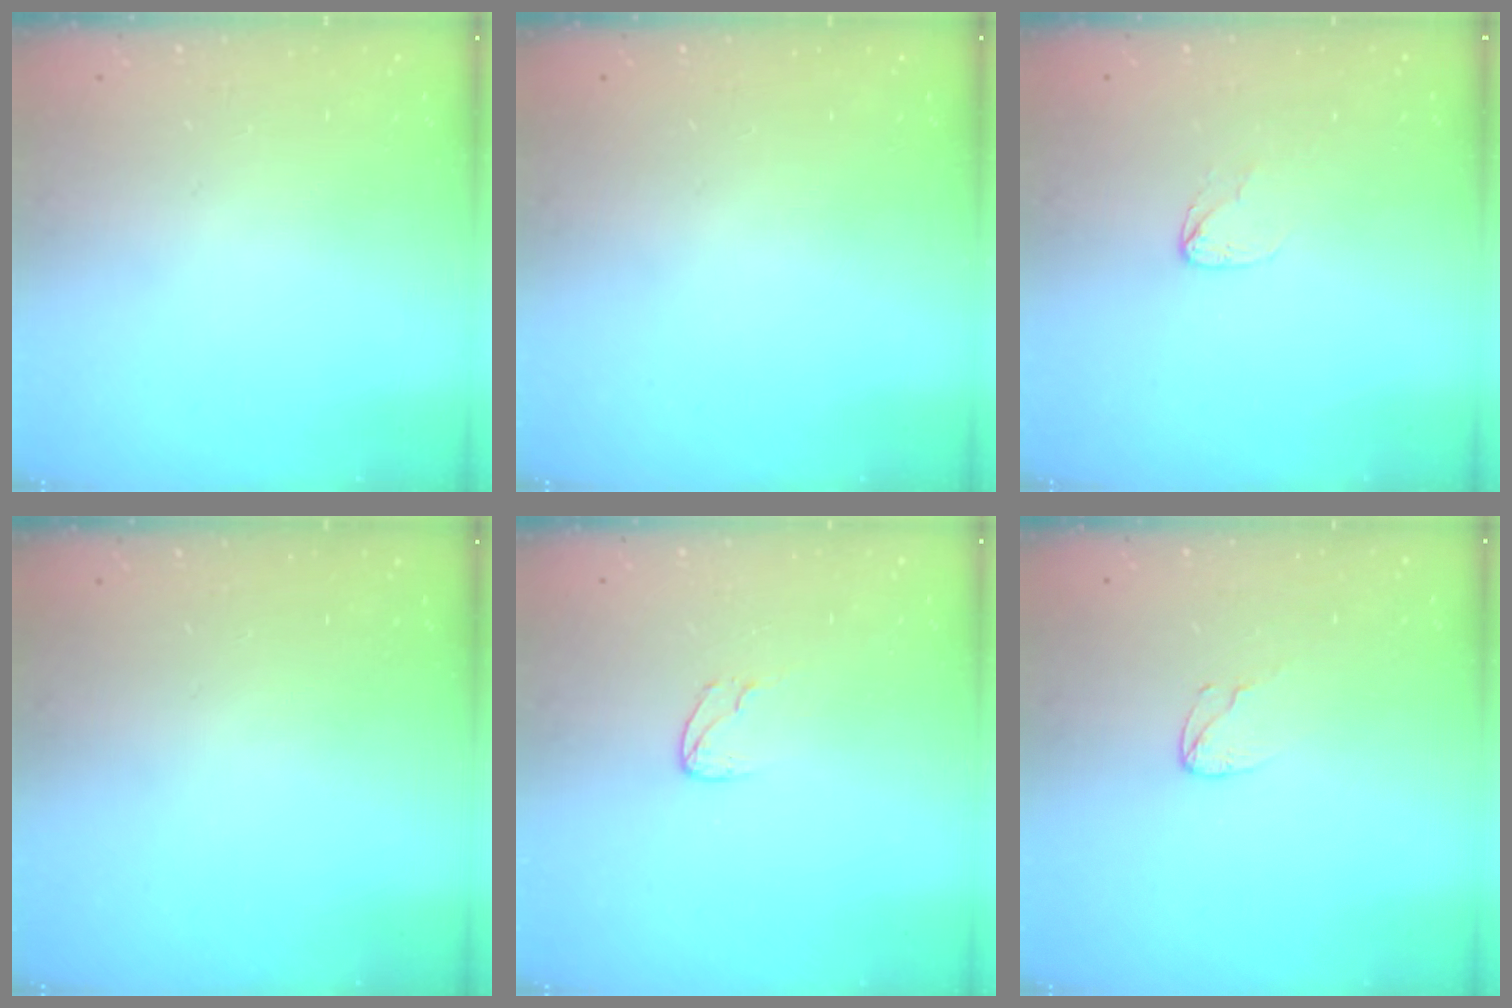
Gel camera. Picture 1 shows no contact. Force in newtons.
{"total": 0.0}
{"total": 3.8, "press": 3.8, "slide": 0.4}
{"total": 0.0}
{"total": 3.9, "press": 3.9, "slide": 0.2}
{"total": 3.9, "press": 3.9, "slide": 0.3}